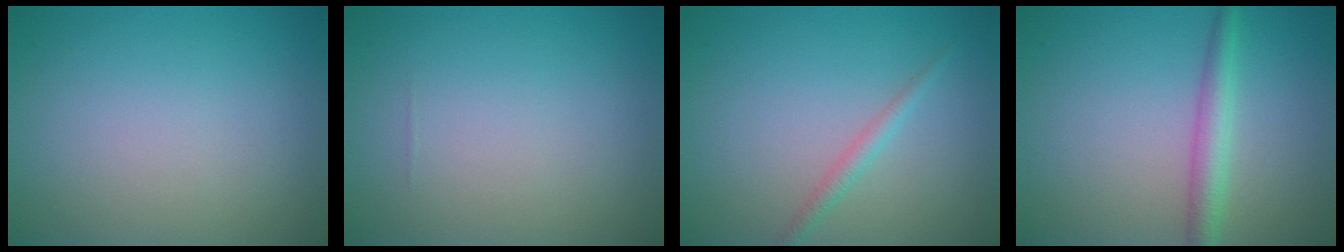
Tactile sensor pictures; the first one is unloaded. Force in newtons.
{"total": 0.0}
{"total": 1.3, "press": 1.3, "slide": 0.1}
{"total": 2.7, "press": 2.7, "slide": 0.1}